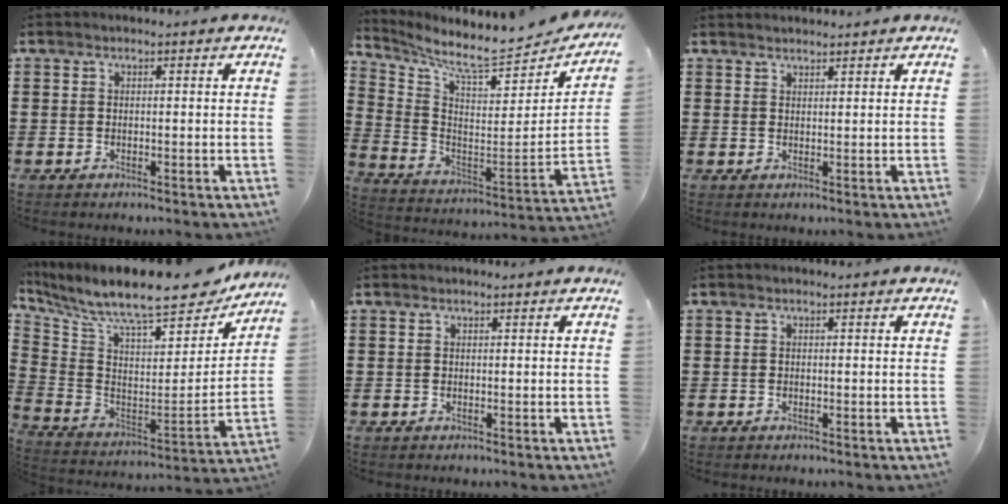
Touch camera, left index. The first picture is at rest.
{"total": 7.4, "force": [6.7, 0.2, 3.2], "torque": [-0.090, -0.069, 0.106]}
{"total": 1.4, "force": [1.4, 0.2, -0.2], "torque": [-0.001, 0.002, 0.029]}
{"total": 11.8, "force": [9.9, 2.0, 6.1], "torque": [-0.139, -0.076, 0.165]}
{"total": 0.0}
{"total": 0.0}